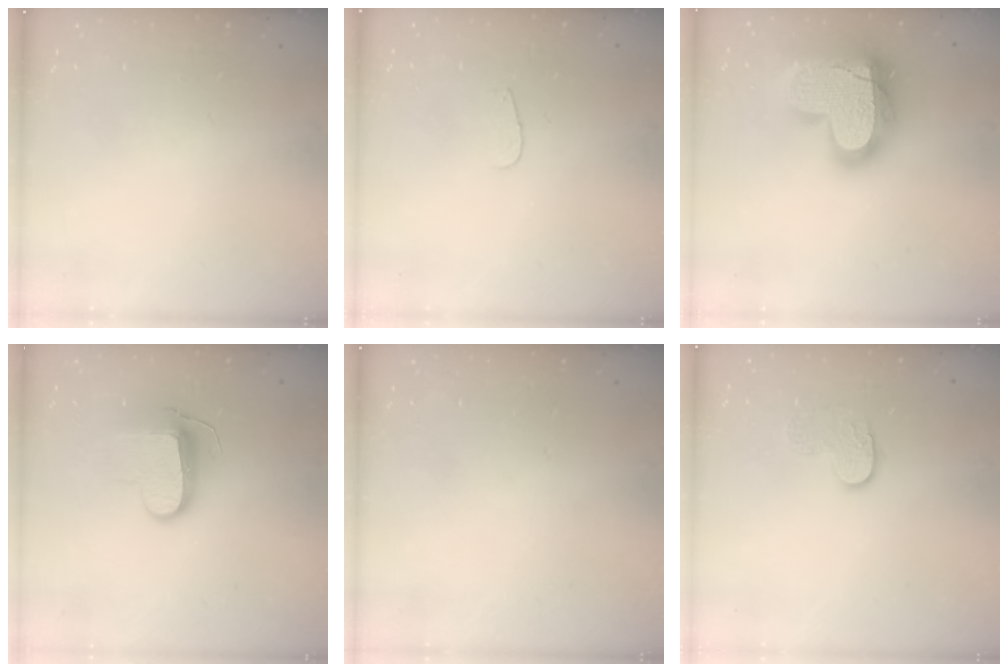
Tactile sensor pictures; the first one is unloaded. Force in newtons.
{"total": 3.3, "press": 3.3, "slide": 0.3}
{"total": 26.4, "press": 26.3, "slide": 2.0}
{"total": 9.6, "press": 9.6, "slide": 0.6}
{"total": 0.0}
{"total": 8.0, "press": 8.0, "slide": 0.4}